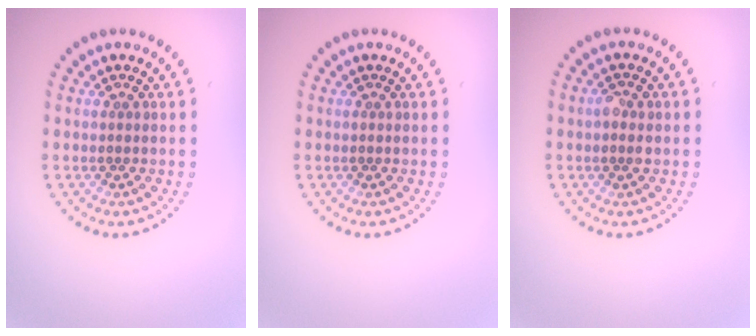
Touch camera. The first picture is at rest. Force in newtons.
{"total": 0.0}
{"total": 1.6, "press": 1.5, "slide": 0.3}